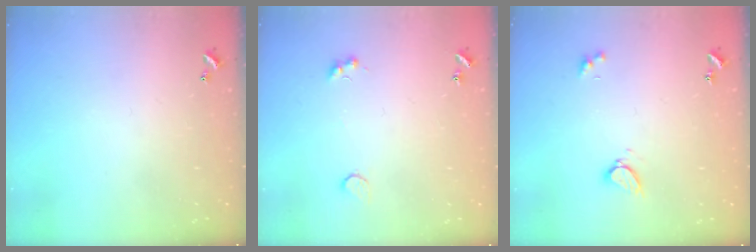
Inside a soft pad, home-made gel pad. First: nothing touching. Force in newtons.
{"total": 1.8, "press": 1.5, "slide": 1.0}
{"total": 3.6, "press": 3.6, "slide": 0.4}